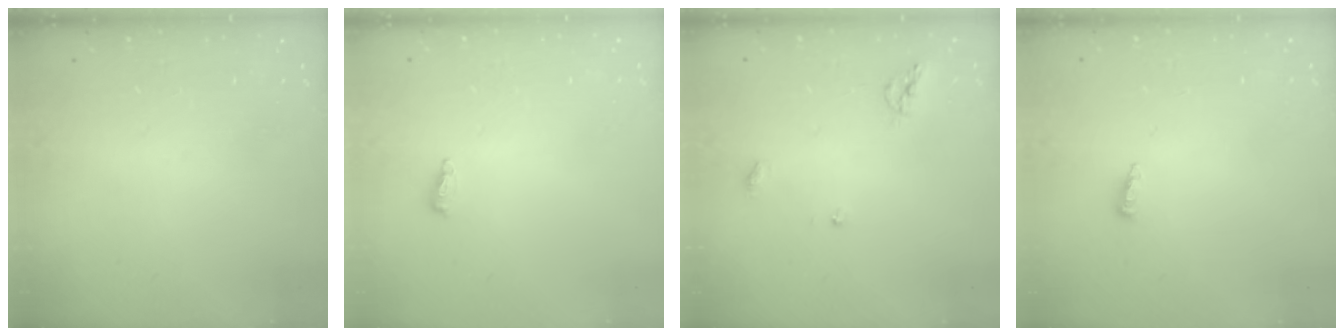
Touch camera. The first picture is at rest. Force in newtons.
{"total": 4.6, "press": 4.4, "slide": 1.1}
{"total": 5.9, "press": 5.9, "slide": 0.6}
{"total": 3.7, "press": 3.6, "slide": 0.4}